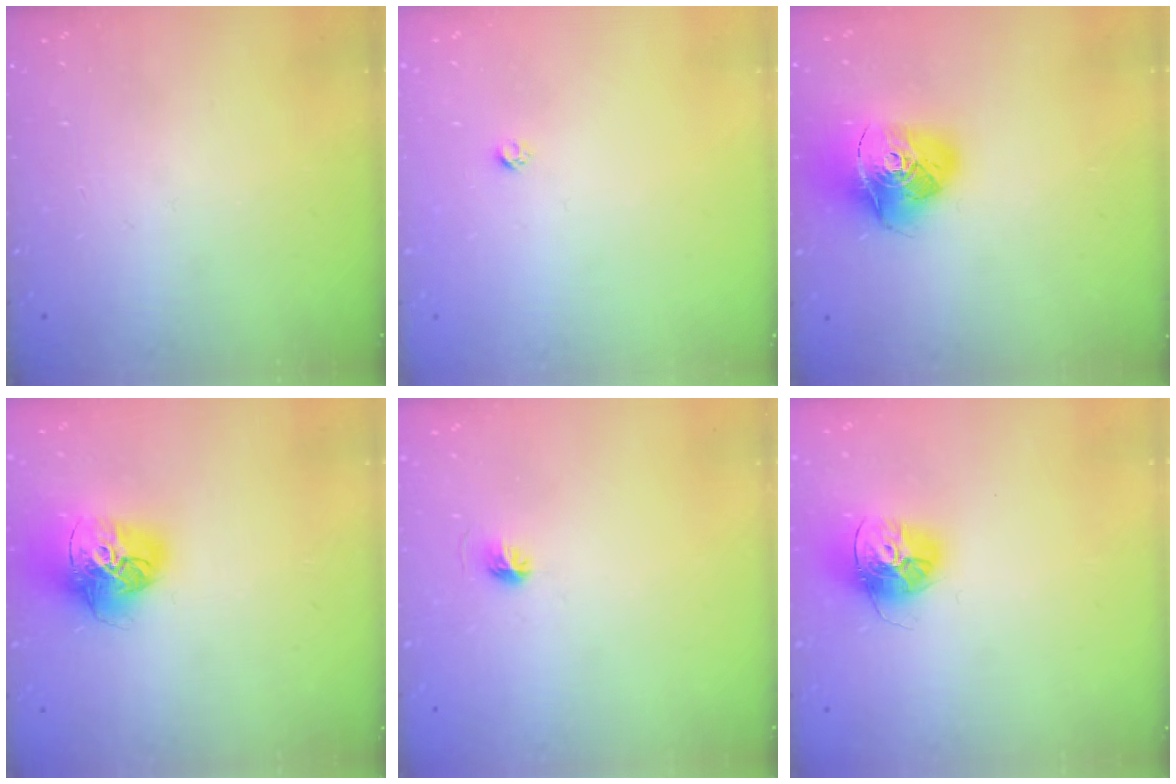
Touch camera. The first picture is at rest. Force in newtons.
{"total": 1.9, "press": 1.9, "slide": 0.1}
{"total": 16.4, "press": 16.3, "slide": 1.8}
{"total": 18.0, "press": 17.9, "slide": 1.9}
{"total": 4.5, "press": 4.3, "slide": 1.4}
{"total": 14.5, "press": 14.4, "slide": 1.5}